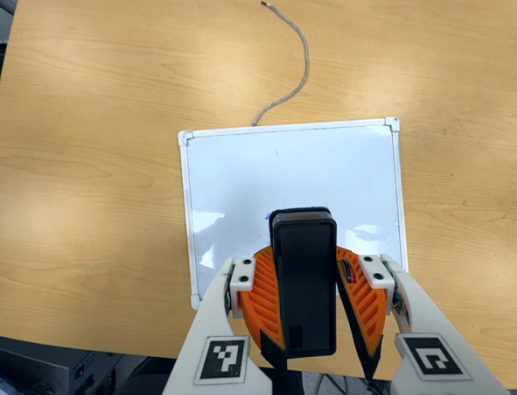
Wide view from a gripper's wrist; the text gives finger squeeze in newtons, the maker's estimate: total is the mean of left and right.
{"total": 7.7, "left": 8.3, "right": 7.2}